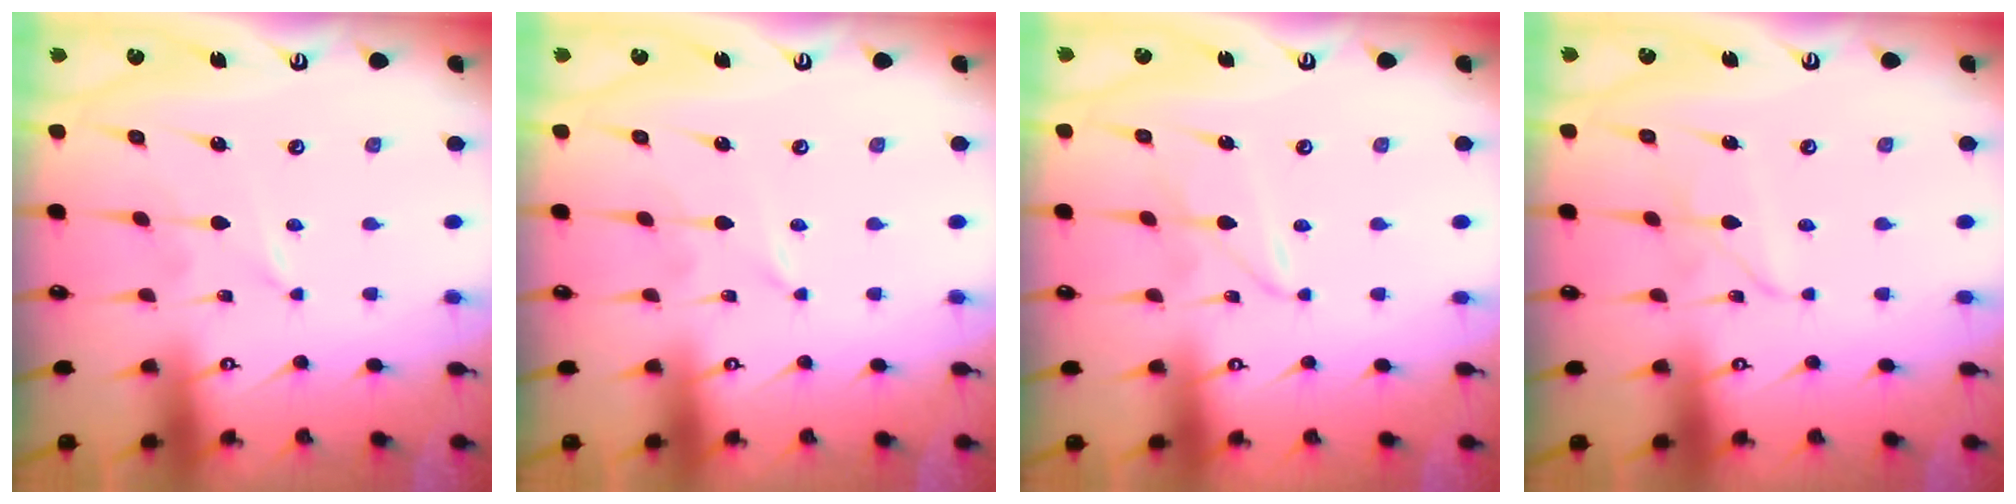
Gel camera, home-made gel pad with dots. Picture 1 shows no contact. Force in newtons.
{"total": 0.0}
{"total": 2.2, "press": 2.2, "slide": 0.2}
{"total": 2.7, "press": 2.7, "slide": 0.2}